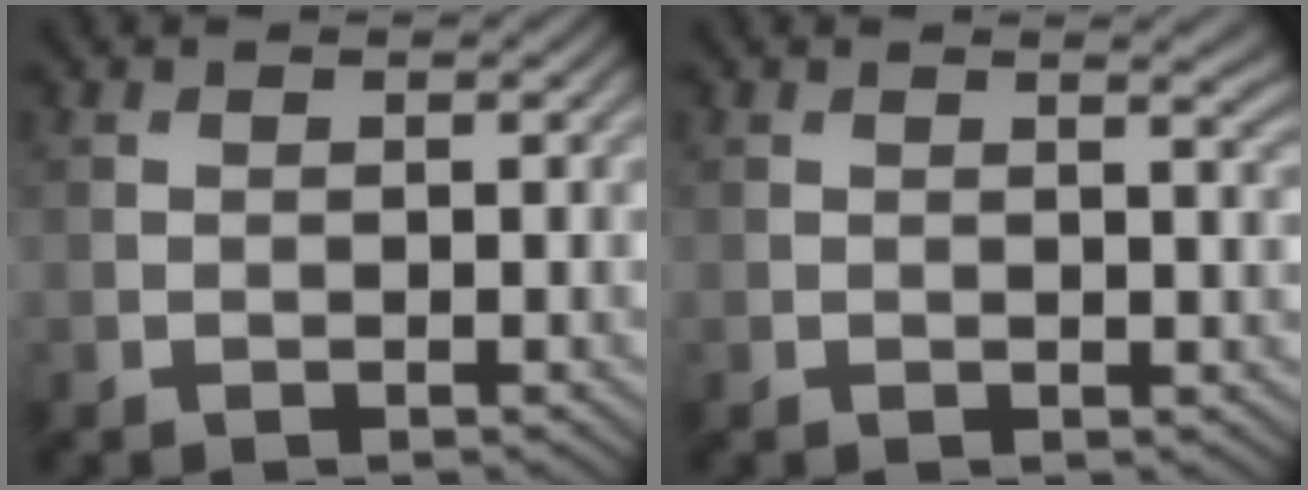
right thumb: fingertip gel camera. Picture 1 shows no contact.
{"total": 1.7, "force": [1.0, 0.3, 1.3], "torque": [-0.015, -0.001, 0.014]}